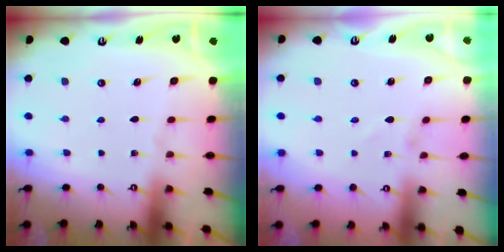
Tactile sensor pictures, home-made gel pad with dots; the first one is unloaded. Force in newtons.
{"total": 1.5, "press": 1.5, "slide": 0.0}